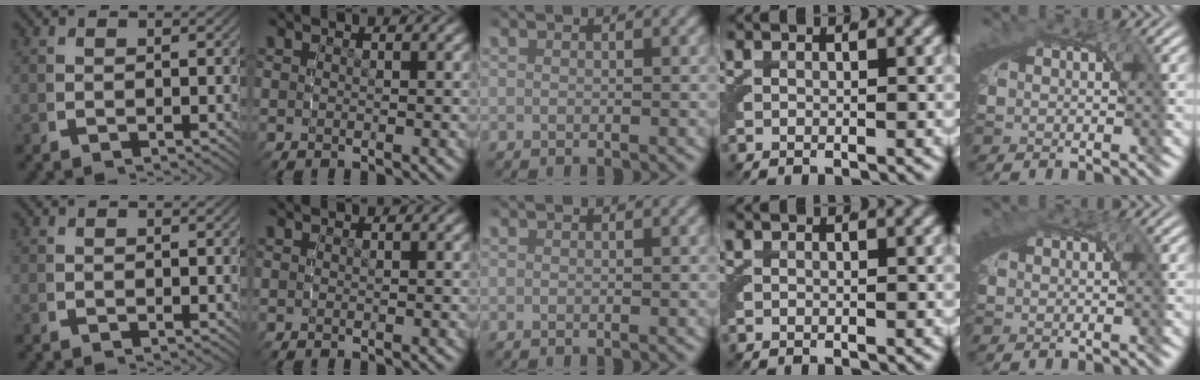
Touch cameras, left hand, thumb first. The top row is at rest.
{"little": {"total": 0.5, "force": [0.1, 0.4, 0.4], "torque": [-0.008, -0.002, 0.001]}}